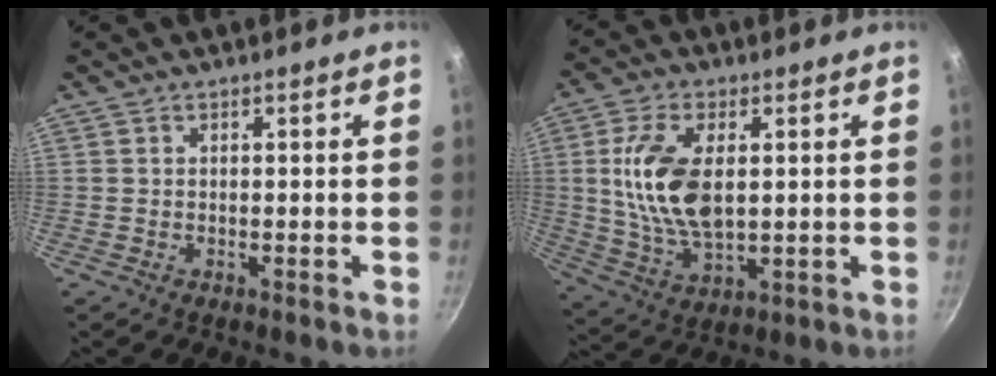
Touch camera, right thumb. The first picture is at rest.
{"total": 14.3, "force": [1.9, 7.4, 12.1], "torque": [-0.238, -0.010, 0.044]}